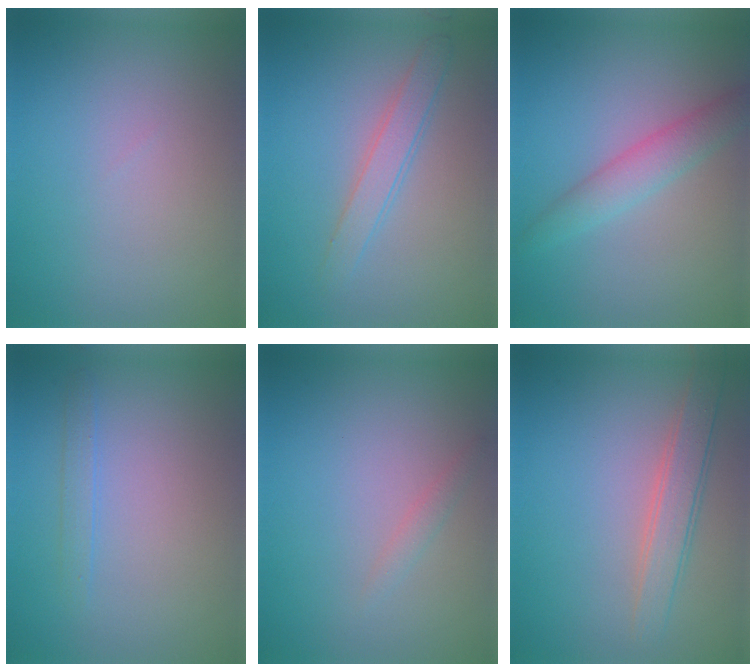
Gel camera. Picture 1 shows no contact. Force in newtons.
{"total": 2.2, "press": 2.2, "slide": 0.1}
{"total": 2.9, "press": 2.9, "slide": 0.1}
{"total": 1.1, "press": 1.1, "slide": 0.1}
{"total": 0.9, "press": 0.9, "slide": 0.1}
{"total": 3.0, "press": 3.0, "slide": 0.2}